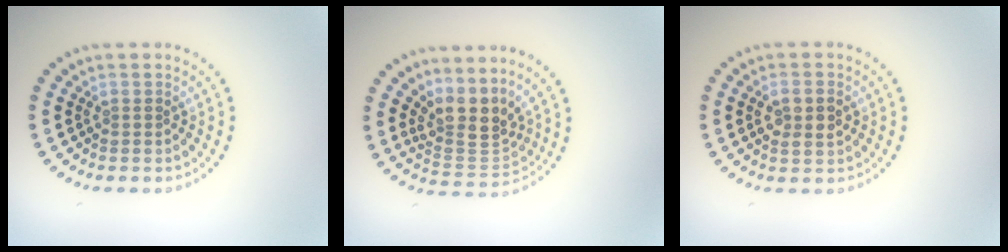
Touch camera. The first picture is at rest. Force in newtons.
{"total": 3.9, "press": 2.8, "slide": 2.7}
{"total": 2.5, "press": 2.5, "slide": 0.2}